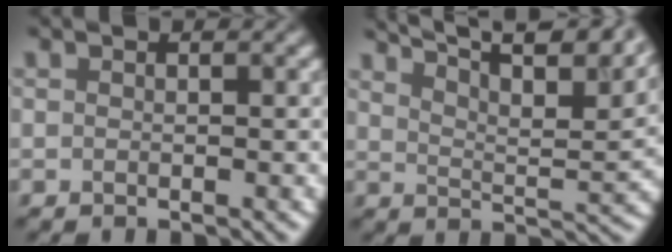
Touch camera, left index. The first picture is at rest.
{"total": 15.0, "force": [11.5, 4.4, 8.6], "torque": [-0.121, 0.032, 0.134]}